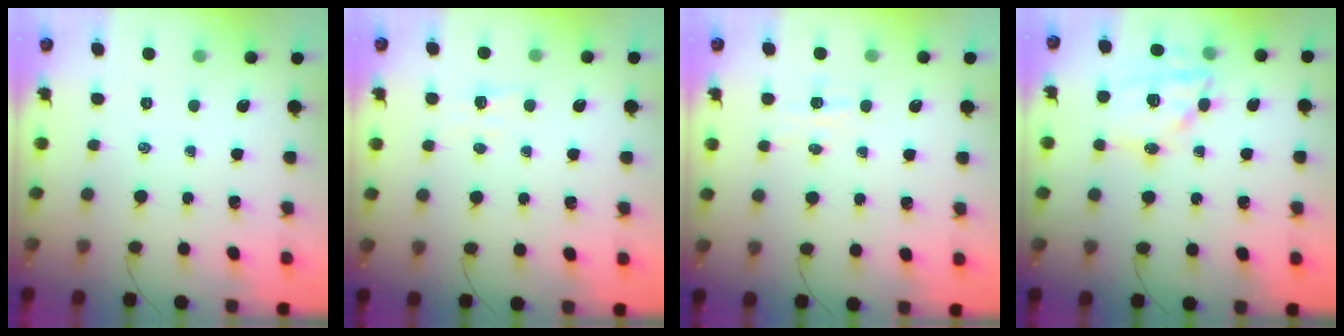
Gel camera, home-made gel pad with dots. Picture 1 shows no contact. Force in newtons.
{"total": 3.2, "press": 3.0, "slide": 0.9}
{"total": 3.5, "press": 3.4, "slide": 0.8}
{"total": 12.8, "press": 12.7, "slide": 1.9}